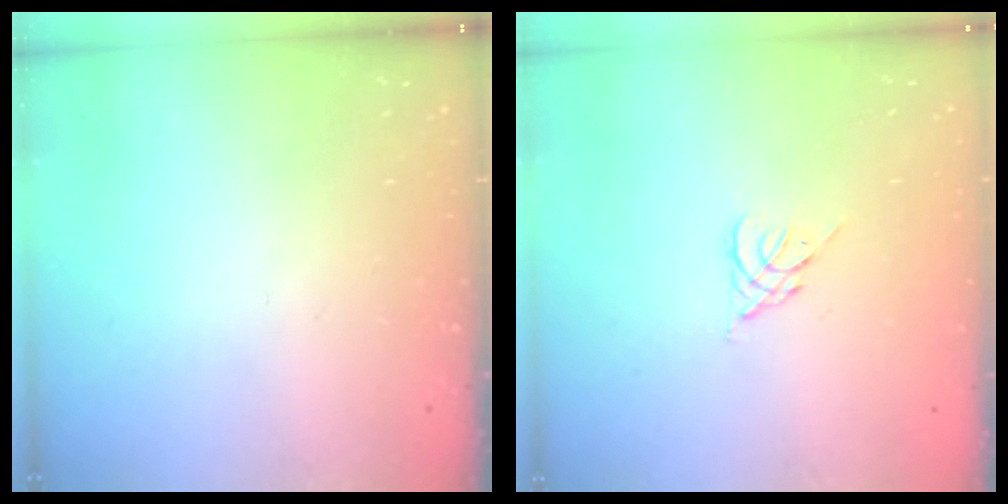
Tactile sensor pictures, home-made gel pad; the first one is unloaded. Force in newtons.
{"total": 2.6, "press": 2.5, "slide": 0.7}